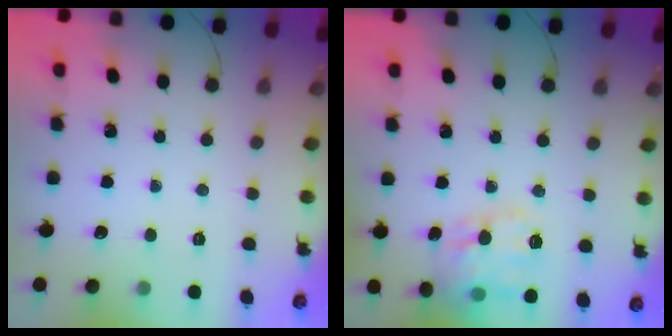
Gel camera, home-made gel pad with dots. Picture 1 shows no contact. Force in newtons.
{"total": 13.0, "press": 12.9, "slide": 1.2}